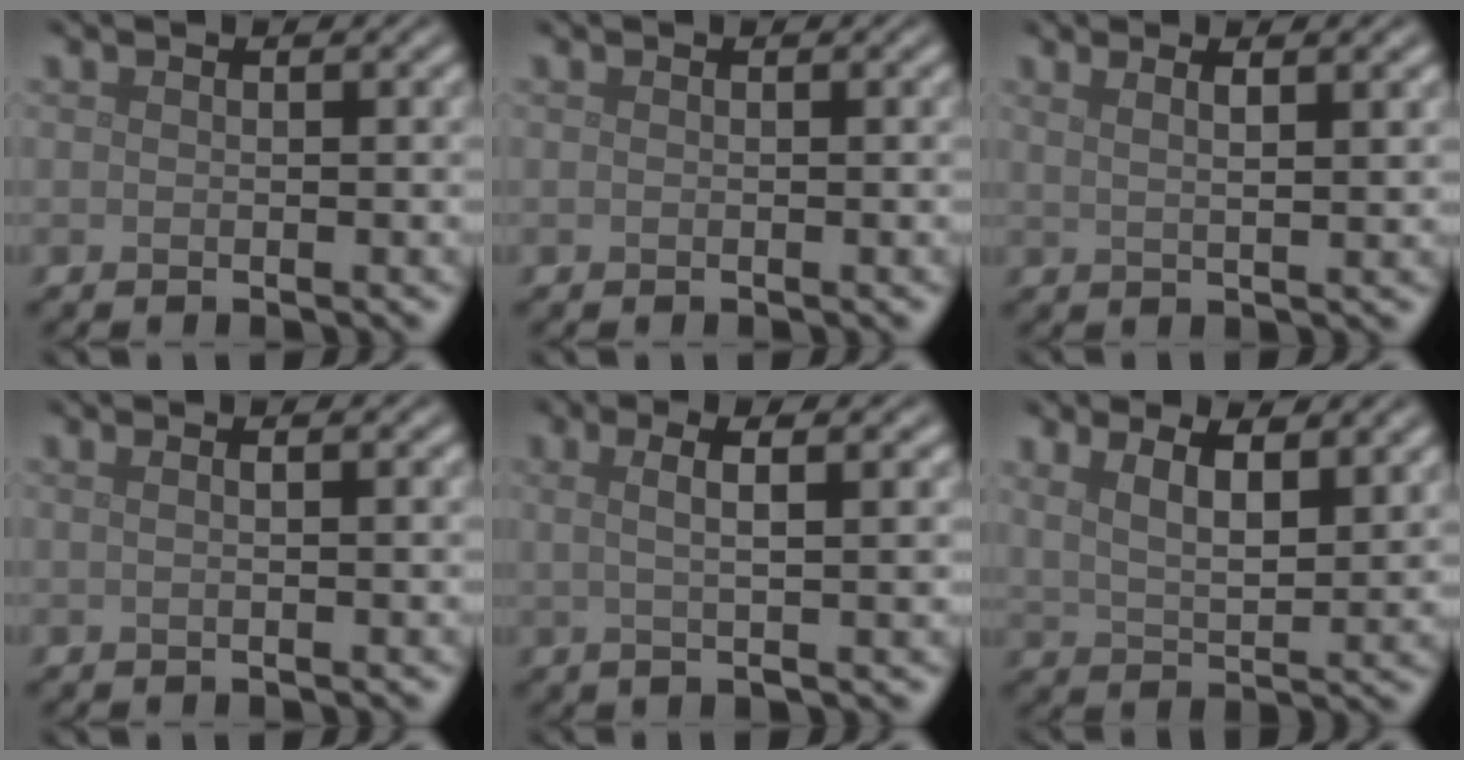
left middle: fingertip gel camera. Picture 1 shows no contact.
{"total": 0.0}
{"total": 4.1, "force": [2.2, 1.4, 3.1], "torque": [-0.019, 0.011, 0.009]}
{"total": 1.6, "force": [0.5, 0.5, 1.4], "torque": [-0.013, -0.006, 0.000]}
{"total": 4.4, "force": [1.1, 1.0, 4.2], "torque": [-0.064, 0.008, 0.013]}
{"total": 5.4, "force": [3.1, 2.1, 4.0], "torque": [-0.069, 0.002, 0.047]}